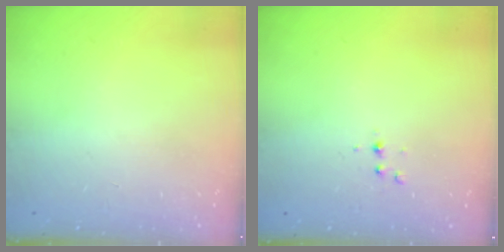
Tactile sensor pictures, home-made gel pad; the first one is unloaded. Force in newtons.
{"total": 3.1, "press": 2.7, "slide": 1.6}